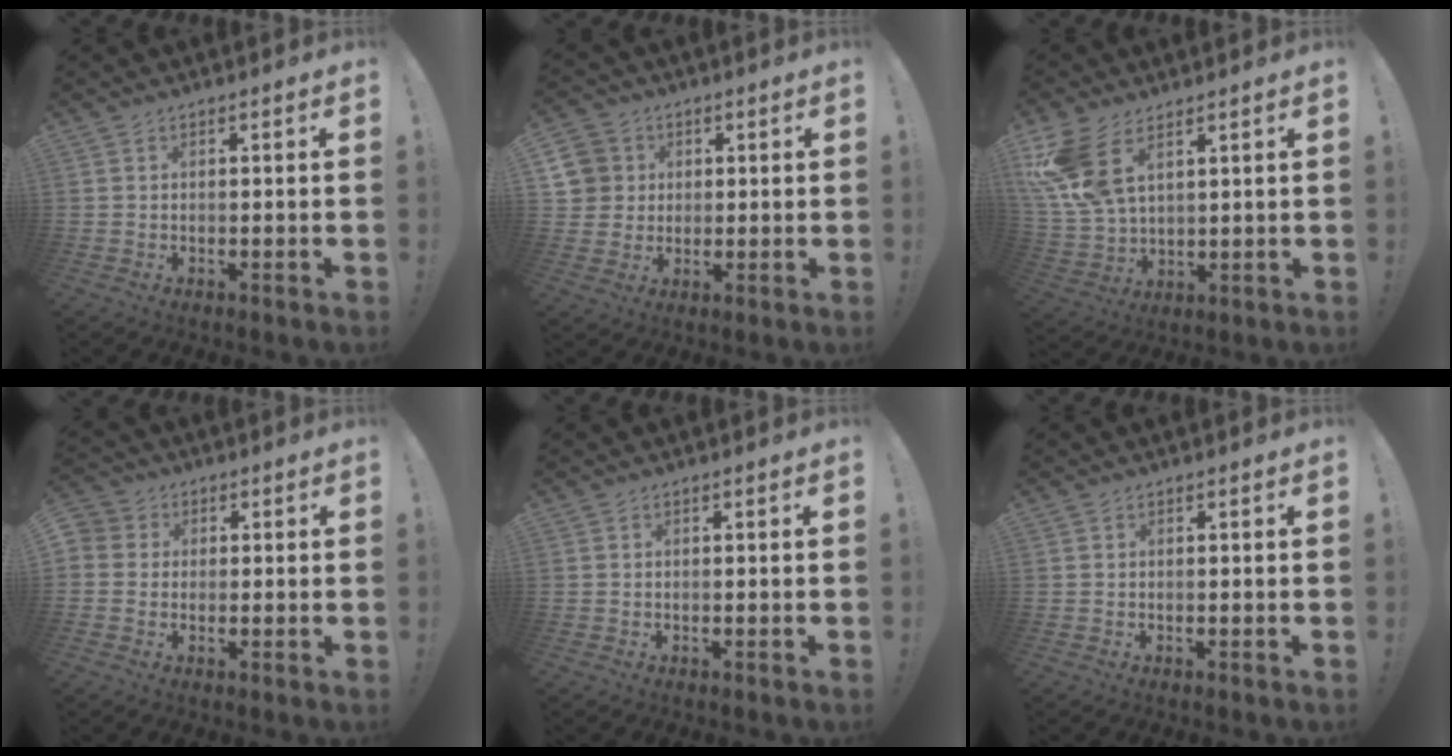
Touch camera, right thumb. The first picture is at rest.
{"total": 8.2, "force": [2.2, 7.7, 1.8], "torque": [-0.028, -0.004, 0.047]}
{"total": 12.3, "force": [6.5, 6.7, 8.0], "torque": [-0.170, -0.025, 0.127]}
{"total": 3.8, "force": [0.1, 3.6, 1.1], "torque": [-0.025, 0.005, 0.001]}
{"total": 0.0}
{"total": 0.0}